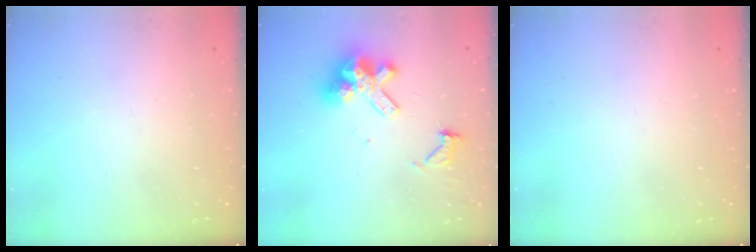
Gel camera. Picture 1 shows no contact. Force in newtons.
{"total": 11.0, "press": 10.9, "slide": 1.4}
{"total": 0.0}